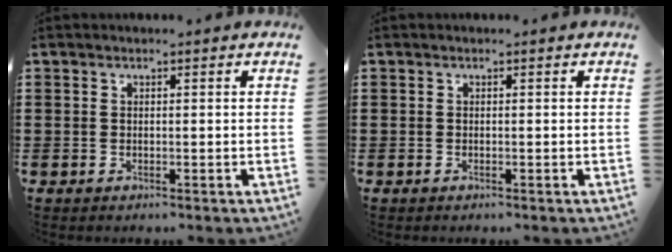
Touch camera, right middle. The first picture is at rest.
{"total": 0.0}